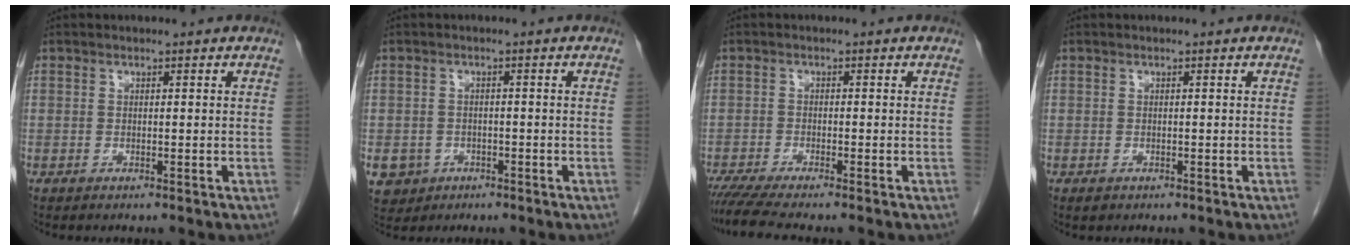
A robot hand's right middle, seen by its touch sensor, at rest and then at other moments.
{"total": 6.2, "force": [-2.8, 5.4, 1.4], "torque": [-0.035, 0.003, -0.039]}
{"total": 5.2, "force": [-4.5, -0.5, 2.6], "torque": [-0.042, -0.016, -0.079]}
{"total": 0.6, "force": [-0.3, 0.5, 0.3], "torque": [-0.006, 0.001, -0.003]}